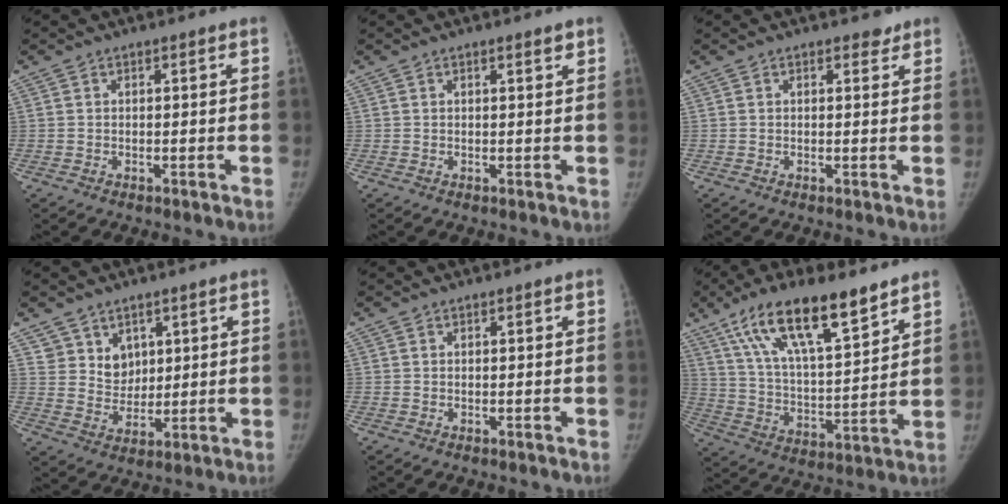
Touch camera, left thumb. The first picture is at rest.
{"total": 1.0, "force": [0.7, 0.2, 0.8], "torque": [-0.006, -0.004, 0.011]}
{"total": 1.4, "force": [1.1, 0.8, 0.3], "torque": [0.012, -0.006, 0.010]}
{"total": 6.2, "force": [3.5, 5.1, 0.8], "torque": [0.027, -0.028, 0.072]}
{"total": 0.0}
{"total": 19.2, "force": [12.4, 5.7, 13.5], "torque": [-0.214, -0.040, 0.227]}